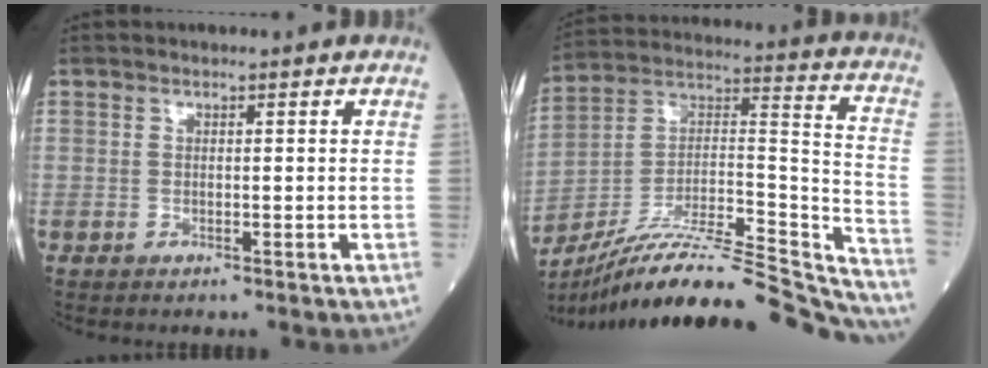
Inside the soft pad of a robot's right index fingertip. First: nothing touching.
{"total": 31.6, "force": [-28.5, 2.8, 13.5], "torque": [-0.169, -0.002, -0.430]}